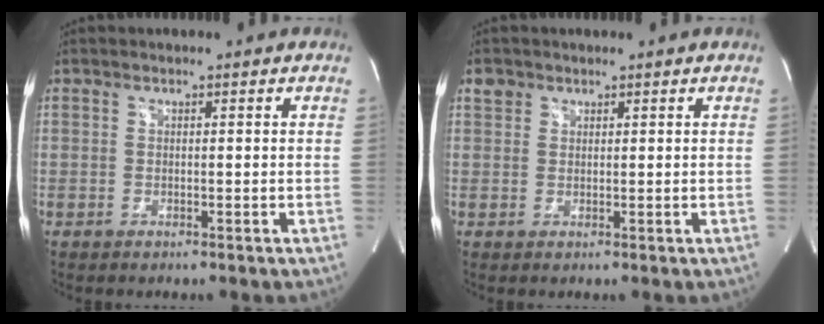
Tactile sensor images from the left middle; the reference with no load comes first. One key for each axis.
{"total": 1.6, "fx": 1.2, "fy": 1.2, "fz": 0.2, "tx": 0.002, "ty": 0.004, "tz": 0.019}